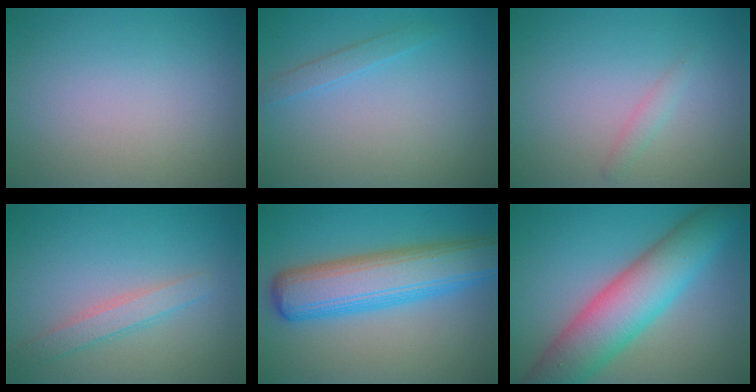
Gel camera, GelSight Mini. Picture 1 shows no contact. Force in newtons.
{"total": 1.3, "press": 1.3, "slide": 0.1}
{"total": 0.9, "press": 0.9, "slide": 0.0}
{"total": 2.3, "press": 2.3, "slide": 0.1}
{"total": 8.6, "press": 8.6, "slide": 0.2}
{"total": 9.3, "press": 9.3, "slide": 0.3}